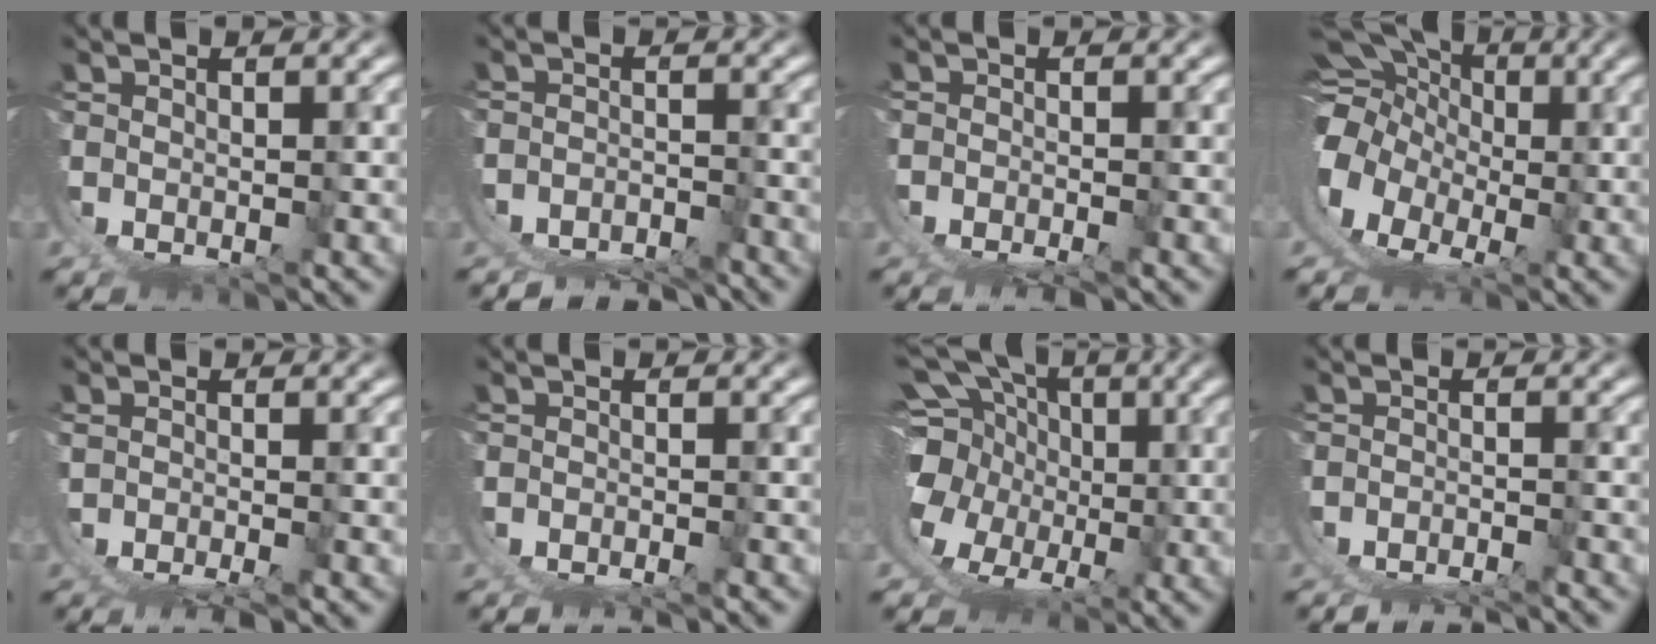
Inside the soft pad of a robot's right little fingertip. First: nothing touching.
{"total": 6.3, "force": [-6.2, 0.7, 1.3], "torque": [-0.011, -0.028, -0.092]}
{"total": 3.6, "force": [-3.0, 1.5, 1.2], "torque": [-0.017, -0.021, -0.047]}
{"total": 15.6, "force": [0.4, 13.4, 7.8], "torque": [-0.162, -0.024, -0.011]}
{"total": 4.0, "force": [-3.1, 1.8, 1.8], "torque": [-0.030, -0.020, -0.045]}
{"total": 3.5, "force": [-3.2, 0.9, 1.1], "torque": [-0.015, -0.015, -0.047]}
{"total": 13.7, "force": [1.6, 10.7, 8.3], "torque": [-0.141, -0.022, 0.015]}
{"total": 4.7, "force": [-4.5, 0.5, 1.1], "torque": [-0.011, -0.021, -0.067]}